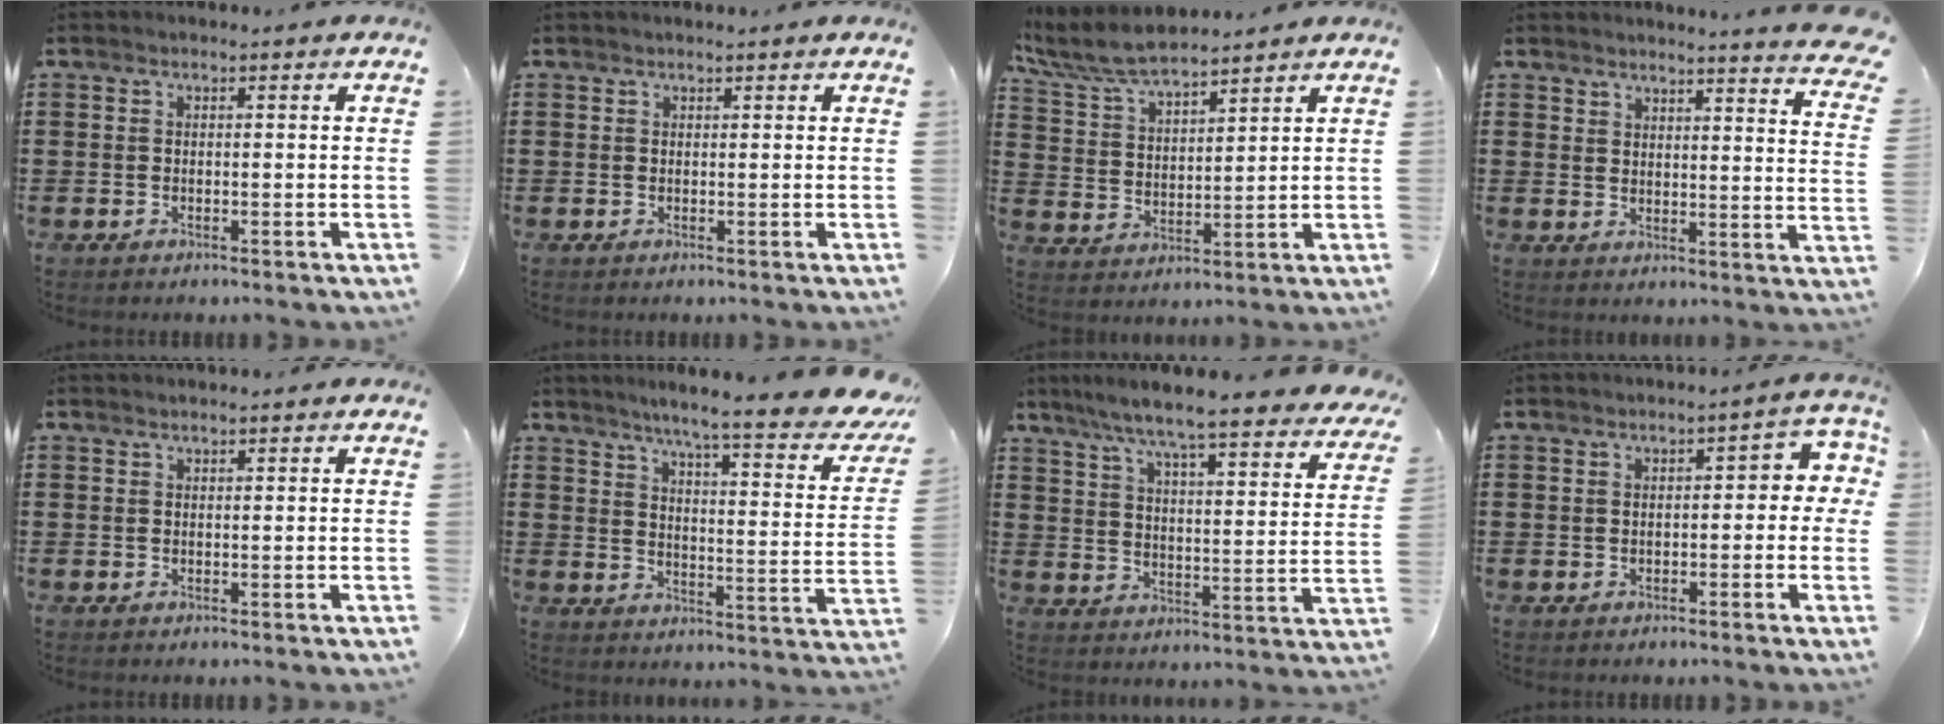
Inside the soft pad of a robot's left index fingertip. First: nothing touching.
{"total": 0.6, "force": [0.5, 0.3, -0.2], "torque": [0.001, 0.001, 0.010]}
{"total": 7.6, "force": [6.7, 1.3, 3.2], "torque": [-0.087, -0.022, 0.122]}
{"total": 4.4, "force": [4.3, 0.2, 0.8], "torque": [-0.024, -0.023, 0.076]}
{"total": 0.6, "force": [0.6, -0.1, 0.1], "torque": [-0.002, -0.002, 0.012]}
{"total": 6.7, "force": [5.4, -0.2, 4.1], "torque": [-0.077, -0.047, 0.078]}
{"total": 6.1, "force": [5.4, -0.8, 2.7], "torque": [-0.078, -0.048, 0.085]}
{"total": 3.9, "force": [0.4, 1.8, 3.4], "torque": [-0.050, 0.004, -0.001]}